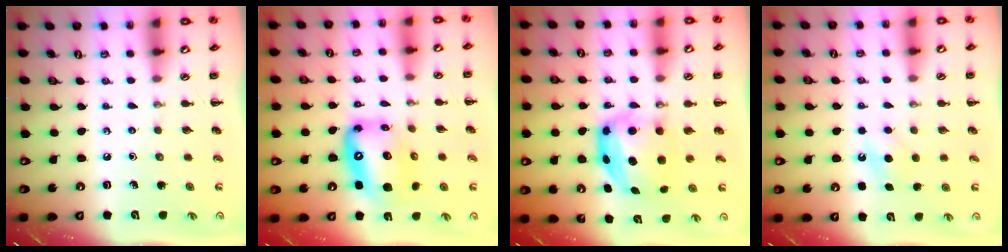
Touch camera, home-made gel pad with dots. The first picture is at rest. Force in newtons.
{"total": 13.1, "press": 12.7, "slide": 3.3}
{"total": 5.9, "press": 5.9, "slide": 0.7}
{"total": 6.6, "press": 6.5, "slide": 1.3}